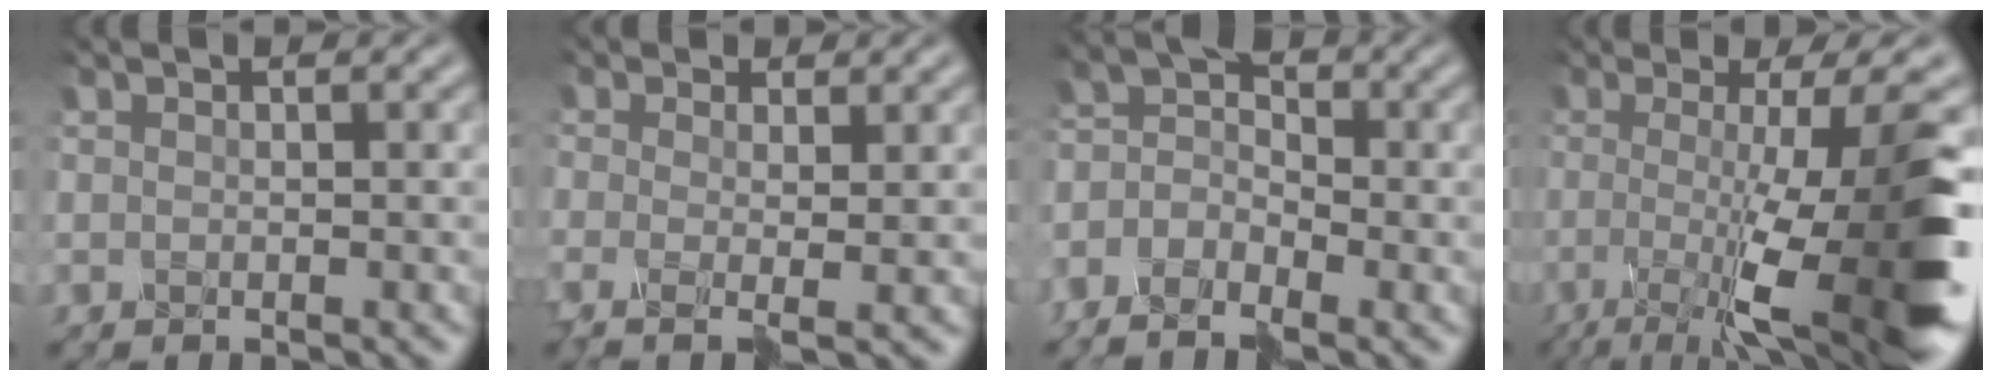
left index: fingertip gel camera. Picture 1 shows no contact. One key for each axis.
{"total": 3.3, "fx": 0.2, "fy": 1.4, "fz": 3.0, "tx": -0.035, "ty": 0.007, "tz": -0.007}
{"total": 4.2, "fx": -3.5, "fy": 2.1, "fz": 0.8, "tx": -0.023, "ty": 0.006, "tz": -0.072}
{"total": 11.3, "fx": -1.4, "fy": 2.3, "fz": 10.9, "tx": -0.148, "ty": 0.002, "tz": -0.028}